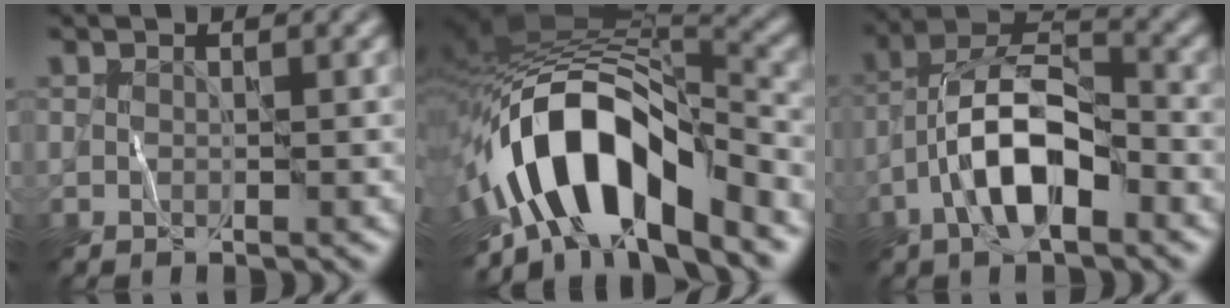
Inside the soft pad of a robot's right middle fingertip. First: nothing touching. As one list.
[{"total": 12.1, "force": [-5.7, 5.4, 9.3], "torque": [-0.150, 0.012, -0.105]}, {"total": 7.5, "force": [-3.2, 3.1, 6.1], "torque": [-0.108, 0.017, -0.066]}]